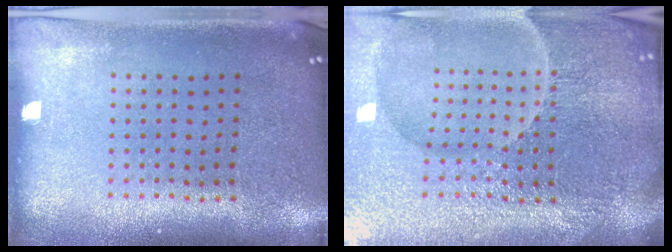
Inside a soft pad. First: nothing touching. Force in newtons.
{"total": 5.7, "press": 5.3, "slide": 2.0}